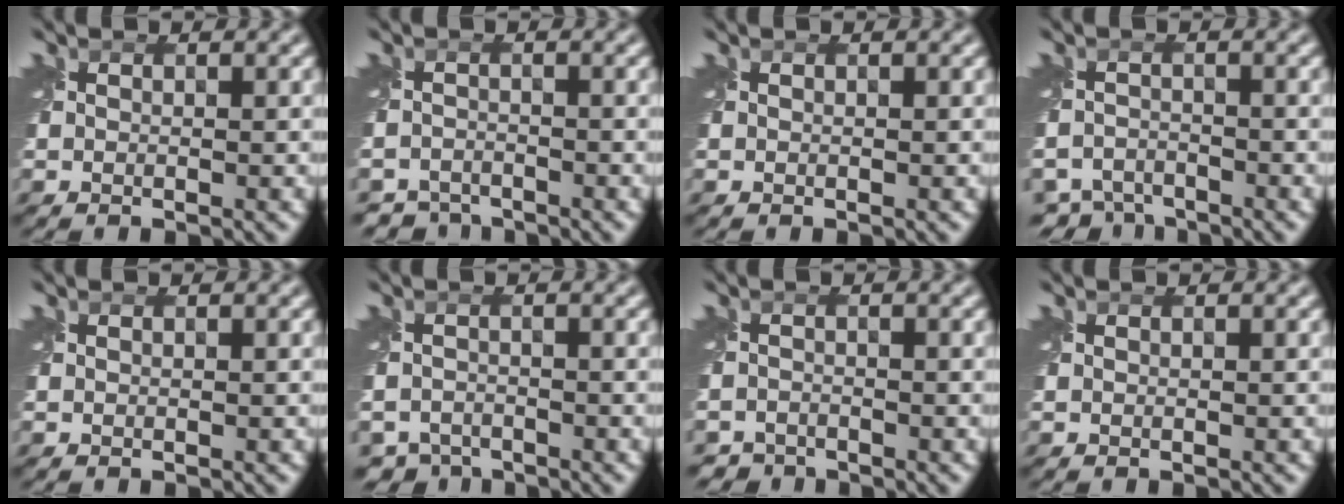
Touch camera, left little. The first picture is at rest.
{"total": 2.9, "force": [-2.8, 0.6, -0.2], "torque": [0.013, -0.010, -0.055]}
{"total": 0.0}
{"total": 4.2, "force": [-4.0, 1.1, 0.5], "torque": [-0.002, -0.013, -0.076]}
{"total": 0.0}
{"total": 3.2, "force": [-3.0, 1.0, 0.1], "torque": [0.006, -0.012, -0.060]}
{"total": 2.1, "force": [-2.0, 0.4, -0.4], "torque": [0.017, -0.006, -0.043]}
{"total": 0.0}